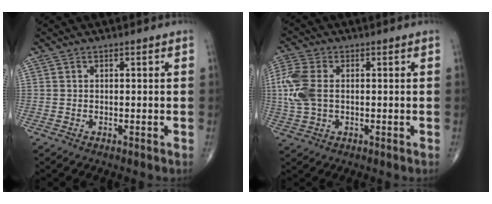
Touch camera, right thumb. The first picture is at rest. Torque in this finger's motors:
{"motor_torque": [0.21, 0.08, 0.68, 0.50, 0.09]}